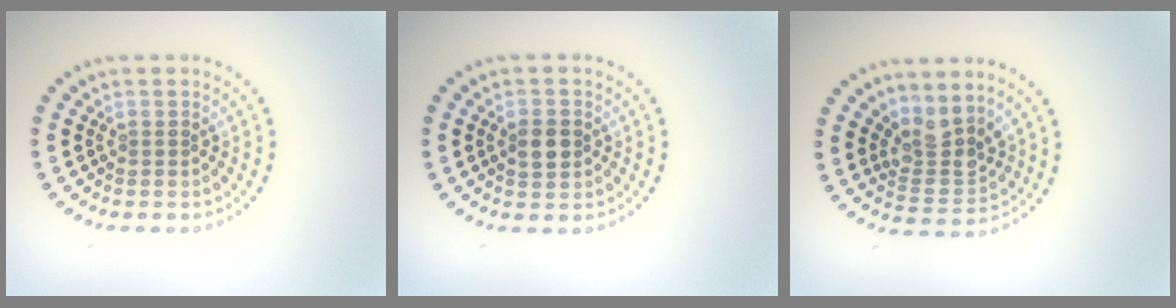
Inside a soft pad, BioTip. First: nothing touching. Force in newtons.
{"total": 2.7, "press": 2.7, "slide": 0.1}
{"total": 3.3, "press": 2.6, "slide": 2.0}